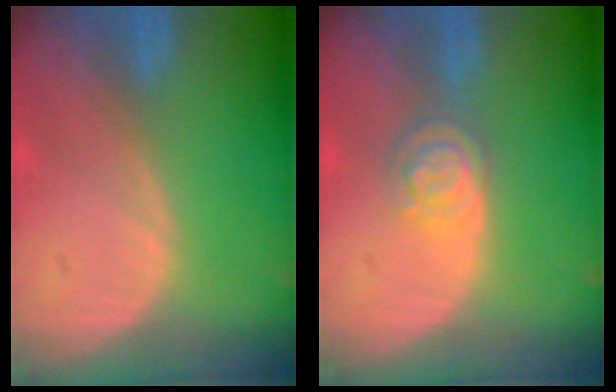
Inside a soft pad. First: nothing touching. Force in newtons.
{"total": 4.6, "press": 3.9, "slide": 2.4}